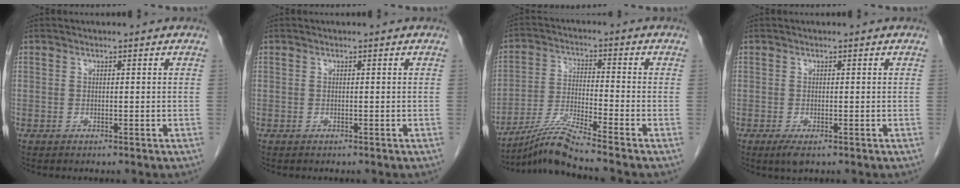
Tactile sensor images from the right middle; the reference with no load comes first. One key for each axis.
{"total": 0.0}
{"total": 7.9, "fx": -6.9, "fy": -2.2, "fz": 3.2, "tx": -0.067, "ty": -0.024, "tz": -0.132}
{"total": 1.9, "fx": -1.1, "fy": 0.5, "fz": 1.5, "tx": -0.028, "ty": -0.005, "tz": -0.015}